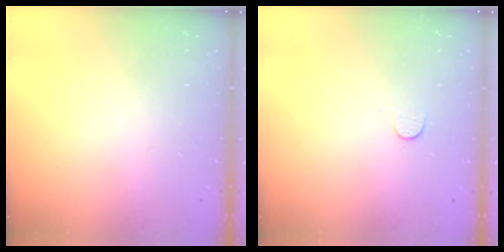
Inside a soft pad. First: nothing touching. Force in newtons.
{"total": 2.8, "press": 2.8, "slide": 0.4}